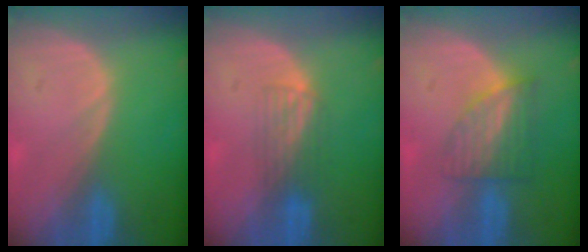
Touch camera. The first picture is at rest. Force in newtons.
{"total": 3.2, "press": 3.0, "slide": 1.2}
{"total": 6.3, "press": 5.6, "slide": 2.8}